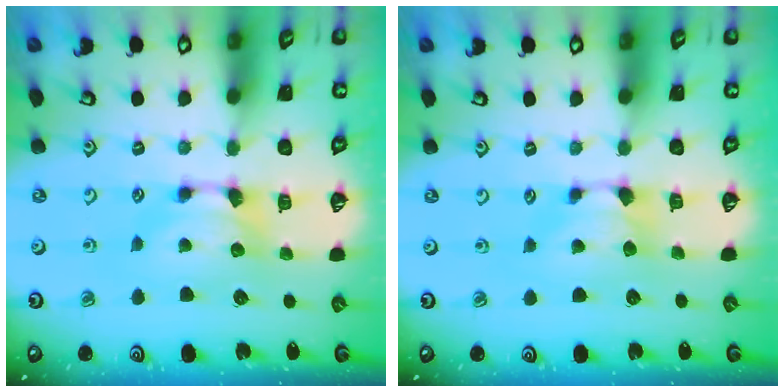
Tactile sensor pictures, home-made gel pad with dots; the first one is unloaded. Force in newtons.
{"total": 0.9, "press": 0.6, "slide": 0.6}